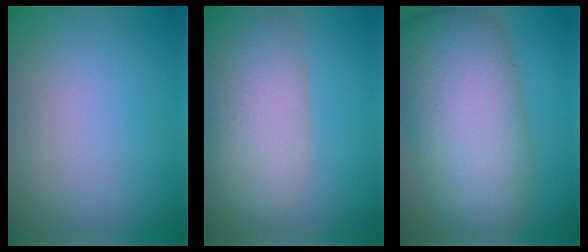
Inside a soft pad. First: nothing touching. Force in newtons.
{"total": 8.1, "press": 8.1, "slide": 0.8}
{"total": 12.8, "press": 12.8, "slide": 0.6}